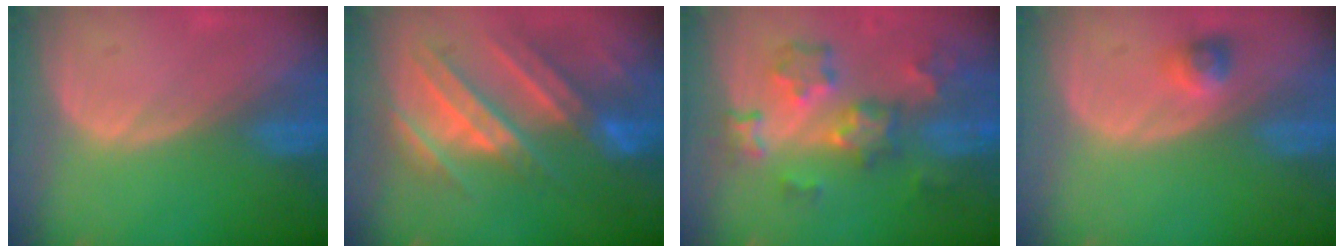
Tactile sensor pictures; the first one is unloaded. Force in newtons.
{"total": 10.1, "press": 9.6, "slide": 3.3}
{"total": 9.2, "press": 8.1, "slide": 4.4}
{"total": 2.3, "press": 2.2, "slide": 0.7}